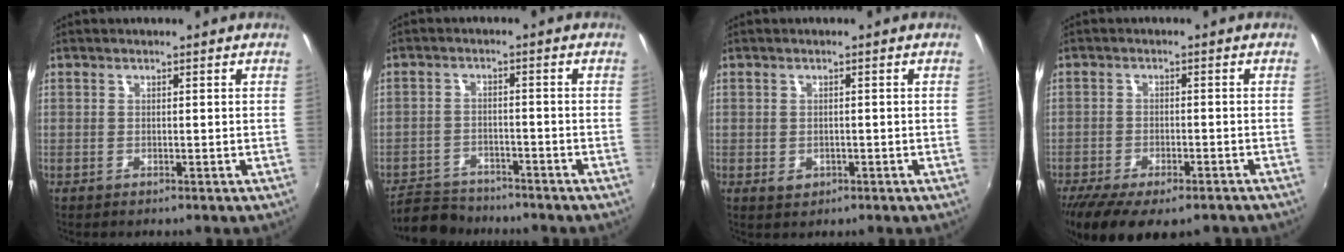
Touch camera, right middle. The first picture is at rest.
{"total": 8.9, "force": [-7.9, 3.6, 2.1], "torque": [-0.070, -0.003, -0.132]}
{"total": 3.0, "force": [-0.6, 2.5, 1.5], "torque": [-0.026, -0.003, -0.006]}
{"total": 14.8, "force": [-10.4, 6.1, 8.6], "torque": [-0.183, -0.045, -0.155]}